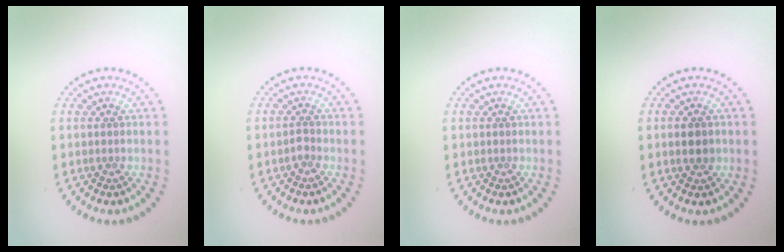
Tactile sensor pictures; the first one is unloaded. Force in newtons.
{"total": 0.7, "press": 0.5, "slide": 0.5}
{"total": 0.0}
{"total": 2.3, "press": 2.3, "slide": 0.0}